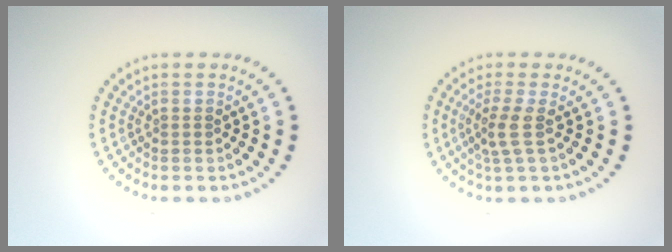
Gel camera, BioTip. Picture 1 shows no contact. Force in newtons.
{"total": 2.1, "press": 1.5, "slide": 1.4}